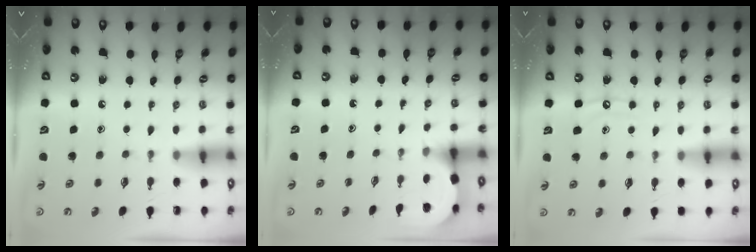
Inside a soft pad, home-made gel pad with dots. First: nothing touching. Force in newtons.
{"total": 2.6, "press": 2.6, "slide": 0.2}
{"total": 5.7, "press": 5.7, "slide": 0.5}